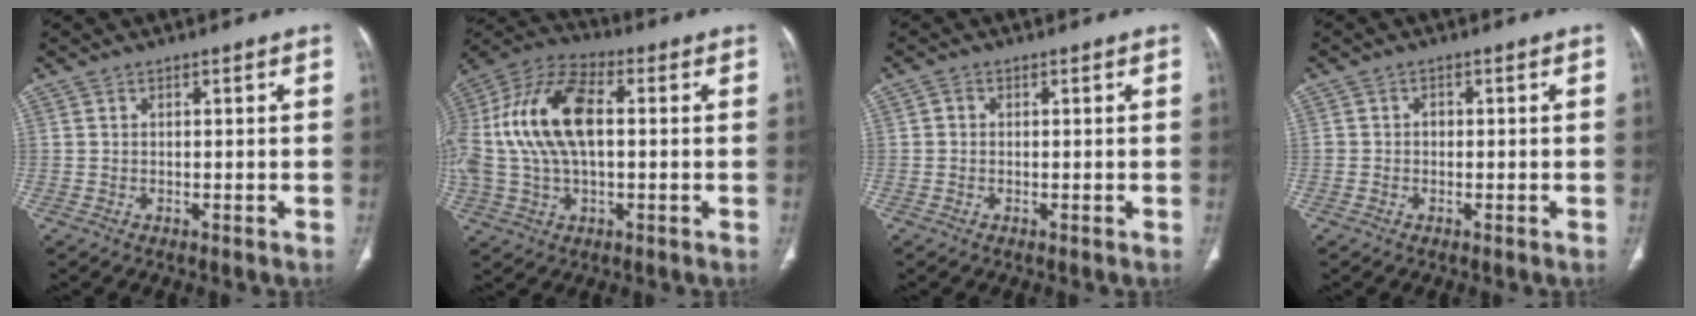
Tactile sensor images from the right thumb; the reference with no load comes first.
{"total": 20.0, "force": [2.0, 10.6, 16.9], "torque": [-0.355, 0.024, 0.031]}
{"total": 1.0, "force": [0.0, 0.9, 0.4], "torque": [-0.001, 0.003, -0.001]}
{"total": 1.2, "force": [-0.1, 1.1, 0.6], "torque": [-0.003, 0.004, -0.005]}